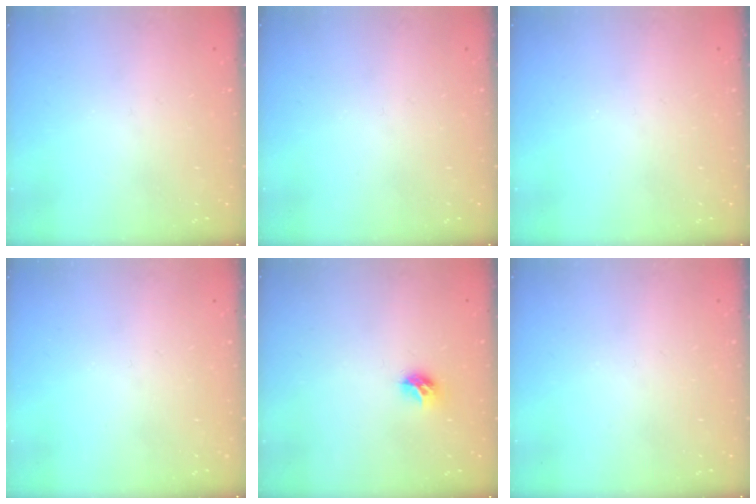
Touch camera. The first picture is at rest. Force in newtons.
{"total": 0.0}
{"total": 0.0}
{"total": 0.0}
{"total": 7.5, "press": 7.4, "slide": 0.7}
{"total": 0.0}